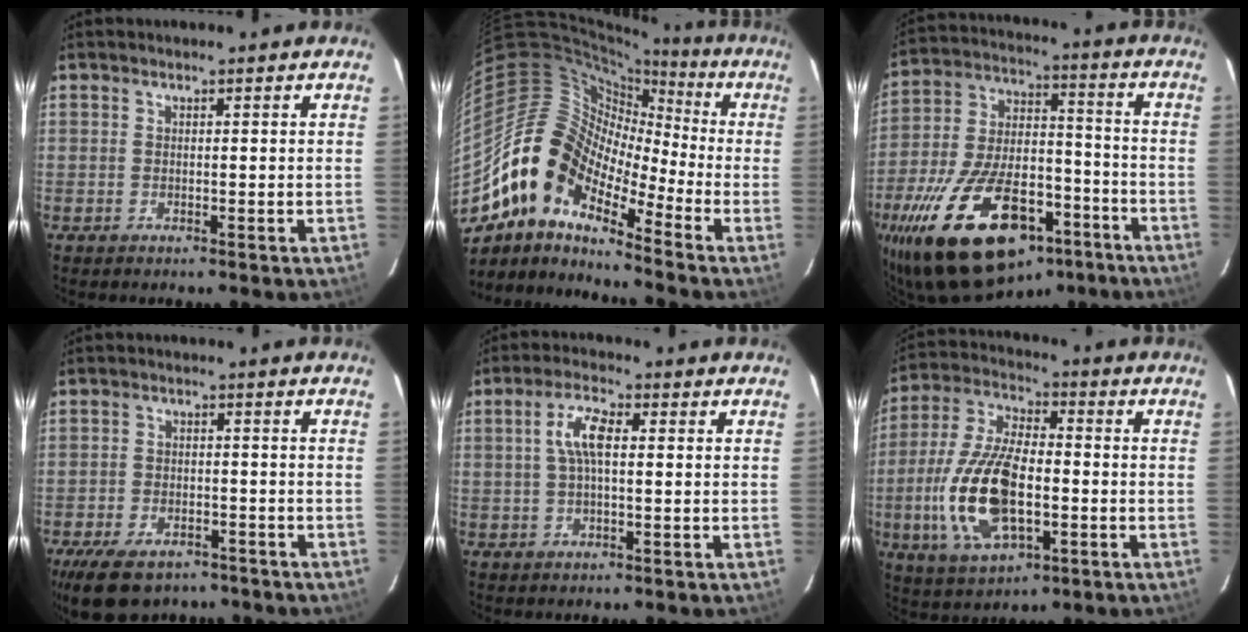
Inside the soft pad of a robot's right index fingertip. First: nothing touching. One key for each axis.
{"total": 15.2, "fx": -10.0, "fy": 7.1, "fz": 9.1, "tx": -0.148, "ty": 0.004, "tz": -0.210}
{"total": 28.0, "fx": -16.6, "fy": 13.6, "fz": 18.0, "tx": -0.348, "ty": -0.007, "tz": -0.253}
{"total": 12.6, "fx": -8.9, "fy": 6.6, "fz": 6.1, "tx": -0.146, "ty": -0.008, "tz": -0.139}
{"total": 5.5, "fx": 0.7, "fy": 1.9, "fz": 5.1, "tx": -0.102, "ty": 0.013, "tz": 0.013}
{"total": 17.4, "fx": -3.8, "fy": 7.9, "fz": 15.0, "tx": -0.323, "ty": -0.005, "tz": -0.067}